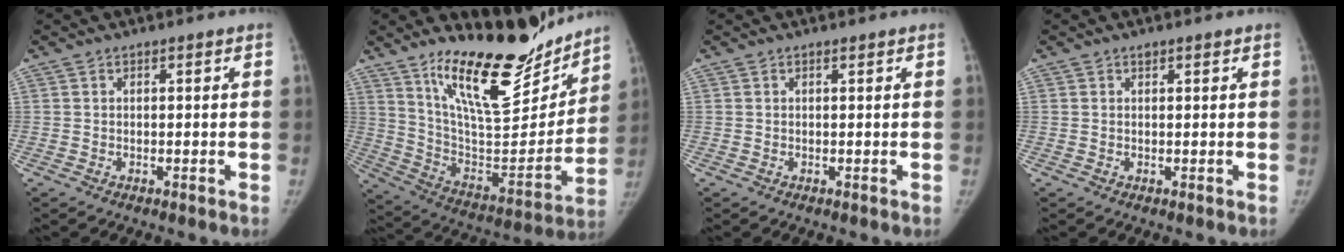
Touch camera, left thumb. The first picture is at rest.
{"total": 24.3, "force": [18.2, 8.1, 13.9], "torque": [-0.164, -0.115, 0.303]}
{"total": 0.0}
{"total": 0.6, "force": [0.5, 0.3, 0.2], "torque": [0.002, -0.003, 0.006]}